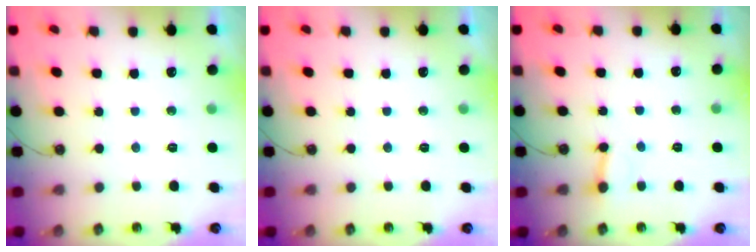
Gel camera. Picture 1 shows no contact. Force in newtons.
{"total": 0.0}
{"total": 2.6, "press": 2.6, "slide": 0.1}